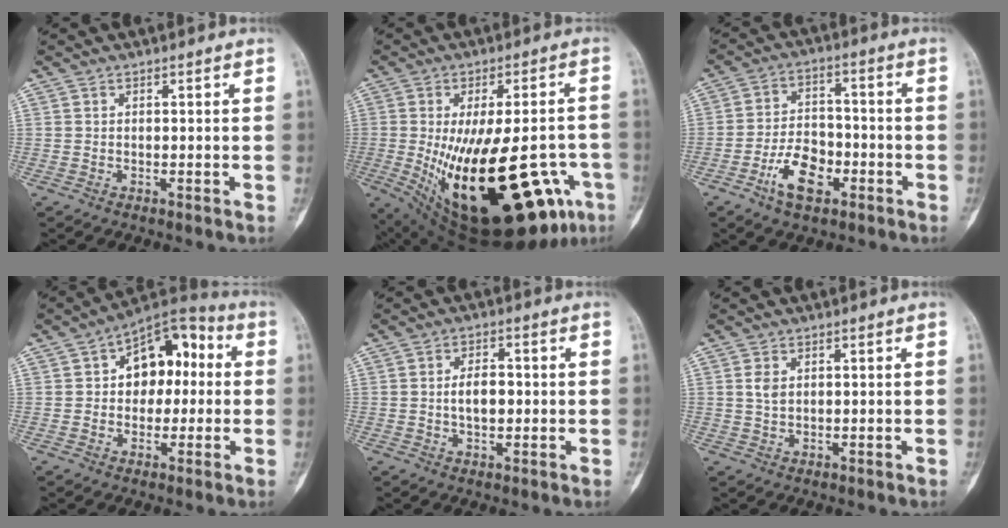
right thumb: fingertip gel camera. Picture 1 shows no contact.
{"total": 31.1, "force": [-9.6, 12.1, 27.0], "torque": [-0.368, -0.018, -0.113]}
{"total": 9.4, "force": [-4.4, 5.4, 6.3], "torque": [-0.093, 0.027, -0.079]}
{"total": 13.0, "force": [1.7, 8.6, 9.7], "torque": [-0.090, 0.035, 0.013]}
{"total": 5.0, "force": [-0.3, 2.8, 4.1], "torque": [-0.064, 0.007, -0.006]}
{"total": 2.4, "force": [0.5, 1.5, 1.8], "torque": [-0.034, 0.001, 0.010]}